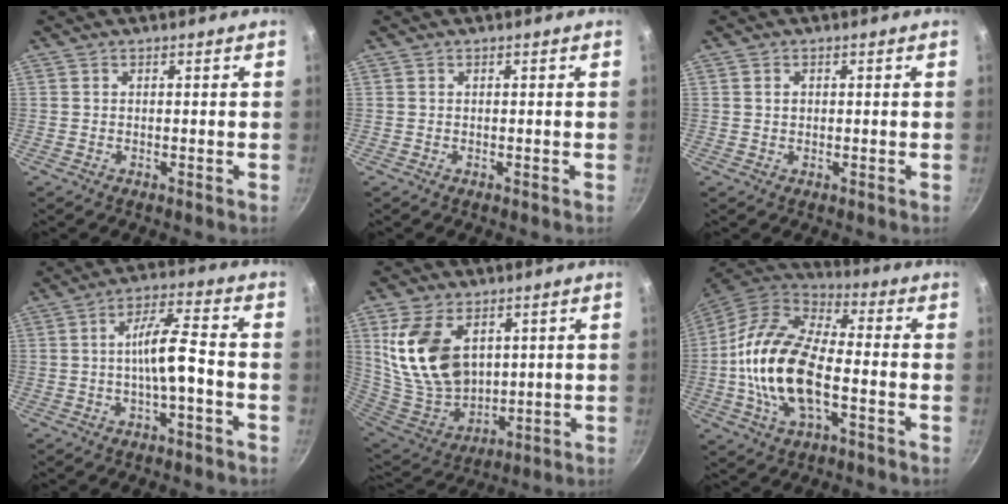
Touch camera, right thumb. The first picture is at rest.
{"total": 0.0}
{"total": 1.5, "force": [0.4, 1.2, 0.9], "torque": [-0.012, 0.004, 0.007]}
{"total": 8.0, "force": [-2.2, 1.9, 7.4], "torque": [-0.133, 0.036, -0.040]}
{"total": 17.8, "force": [5.5, 11.7, 12.2], "torque": [-0.209, -0.036, 0.123]}
{"total": 18.8, "force": [-3.0, 9.4, 16.0], "torque": [-0.298, 0.031, -0.069]}